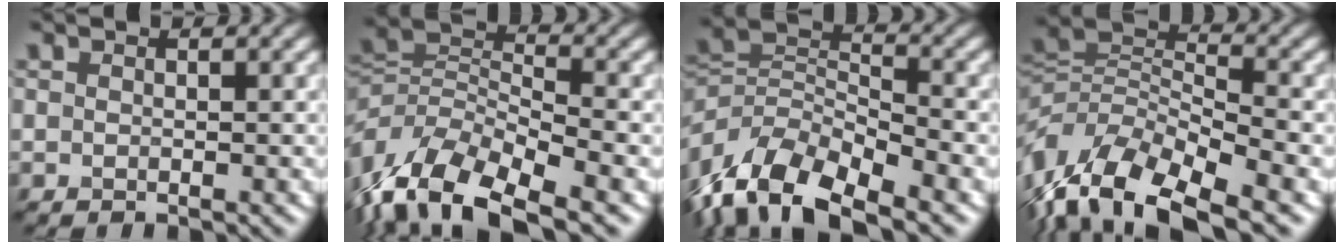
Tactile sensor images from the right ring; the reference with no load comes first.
{"total": 9.8, "force": [-6.1, 4.6, 6.2], "torque": [-0.119, -0.004, -0.122]}
{"total": 10.6, "force": [-7.2, 4.7, 6.2], "torque": [-0.128, -0.006, -0.141]}
{"total": 10.9, "force": [-6.7, 5.0, 7.0], "torque": [-0.133, 0.003, -0.130]}